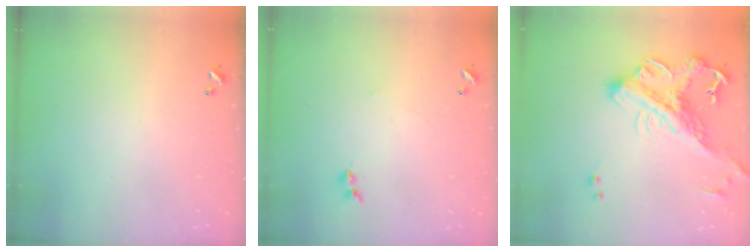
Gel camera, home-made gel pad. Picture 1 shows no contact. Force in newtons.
{"total": 1.3, "press": 1.2, "slide": 0.4}
{"total": 8.5, "press": 8.3, "slide": 2.1}